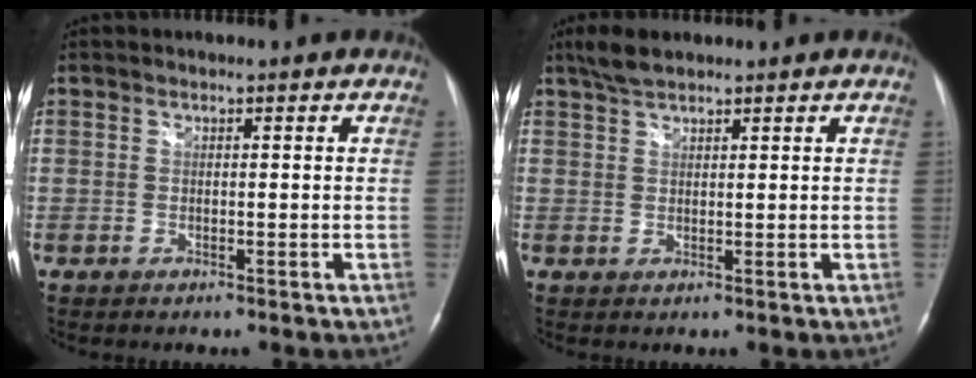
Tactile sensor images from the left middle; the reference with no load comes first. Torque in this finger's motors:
{"motor_torque": [0.34, -0.15, -0.08, 0.05]}